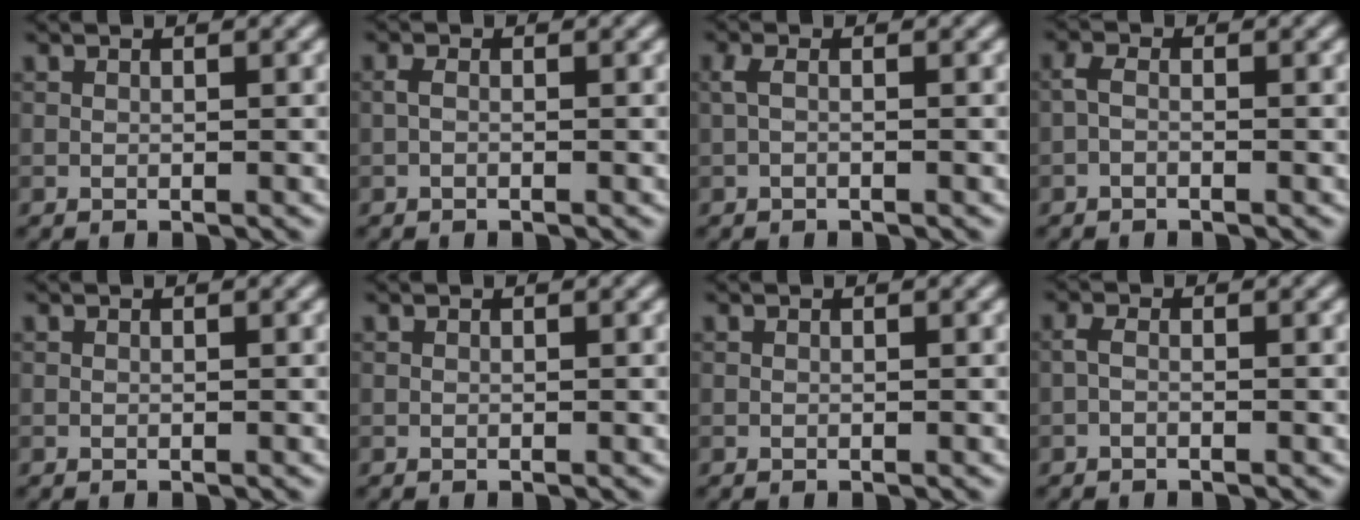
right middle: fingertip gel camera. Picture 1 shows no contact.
{"total": 0.8, "force": [-0.4, 0.3, 0.7], "torque": [-0.018, 0.000, -0.010]}
{"total": 1.2, "force": [-0.2, 0.3, 1.1], "torque": [-0.027, 0.001, -0.008]}
{"total": 1.3, "force": [-0.6, 0.5, 1.0], "torque": [-0.023, 0.001, -0.017]}
{"total": 0.0}
{"total": 0.0}
{"total": 0.0}
{"total": 1.1, "force": [-0.5, 0.4, 0.9], "torque": [-0.022, 0.002, -0.014]}